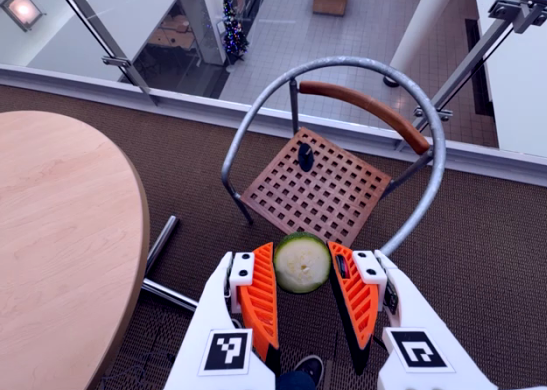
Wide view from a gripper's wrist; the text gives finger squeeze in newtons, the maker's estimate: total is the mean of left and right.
{"total": 9.9, "left": 10.3, "right": 9.5}